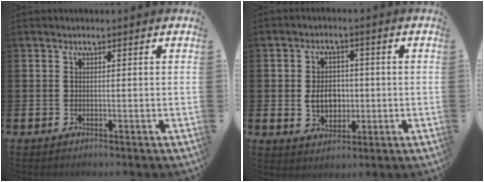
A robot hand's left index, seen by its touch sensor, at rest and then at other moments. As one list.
[{"total": 4.8, "force": [-0.2, 3.8, 2.9], "torque": [-0.044, 0.005, -0.012]}]